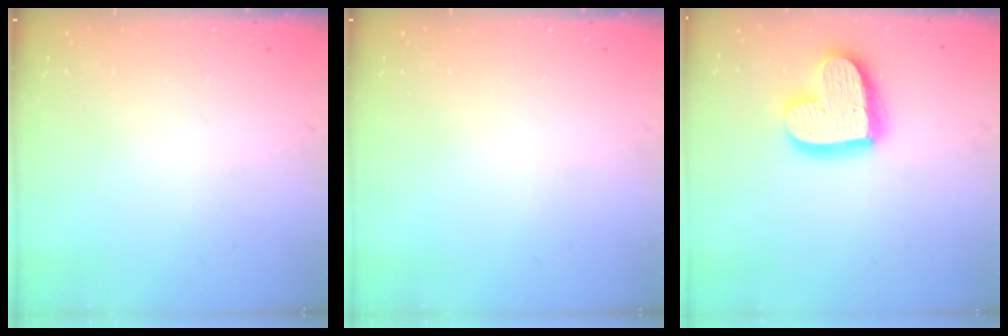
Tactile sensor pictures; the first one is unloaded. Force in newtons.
{"total": 0.0}
{"total": 16.4, "press": 16.4, "slide": 1.0}